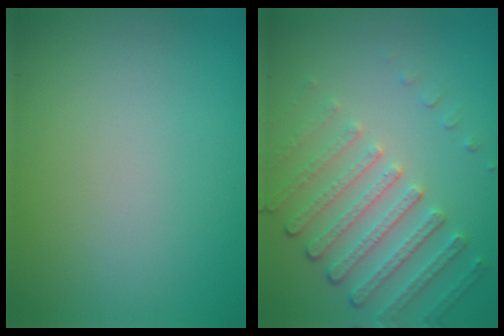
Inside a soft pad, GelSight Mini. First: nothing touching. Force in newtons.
{"total": 4.7, "press": 3.4, "slide": 3.3}